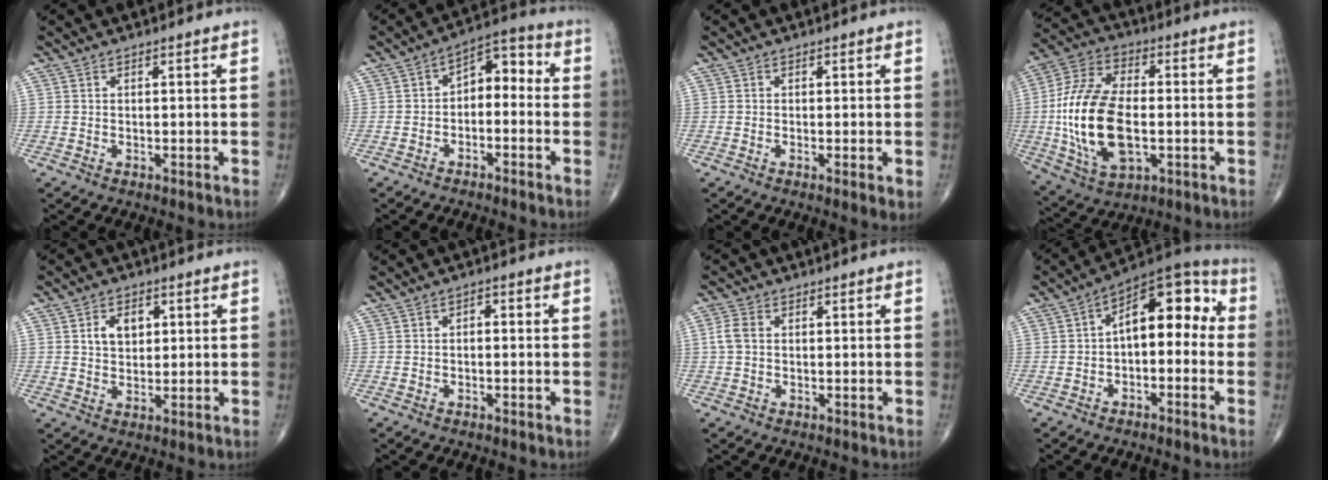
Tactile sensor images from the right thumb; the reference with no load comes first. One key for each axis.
{"total": 7.2, "fx": -1.2, "fy": 4.6, "fz": 5.4, "tx": -0.055, "ty": 0.047, "tz": -0.034}
{"total": 1.9, "fx": -0.3, "fy": 0.3, "fz": 1.8, "tx": -0.035, "ty": -0.008, "tz": -0.008}
{"total": 20.2, "fx": -1.9, "fy": 10.8, "fz": 16.9, "tx": -0.344, "ty": 0.008, "tz": -0.030}
{"total": 5.3, "fx": 1.6, "fy": 3.6, "fz": 3.5, "tx": -0.037, "ty": -0.005, "tz": 0.026}
{"total": 1.3, "fx": -0.2, "fy": 0.8, "fz": 0.9, "tx": -0.008, "ty": 0.009, "tz": -0.008}
{"total": 3.2, "fx": 0.3, "fy": 2.3, "fz": 2.3, "tx": -0.056, "ty": 0.009, "tz": 0.003}
{"total": 12.8, "fx": 0.0, "fy": 7.3, "fz": 10.5, "tx": -0.116, "ty": 0.051, "tz": -0.017}